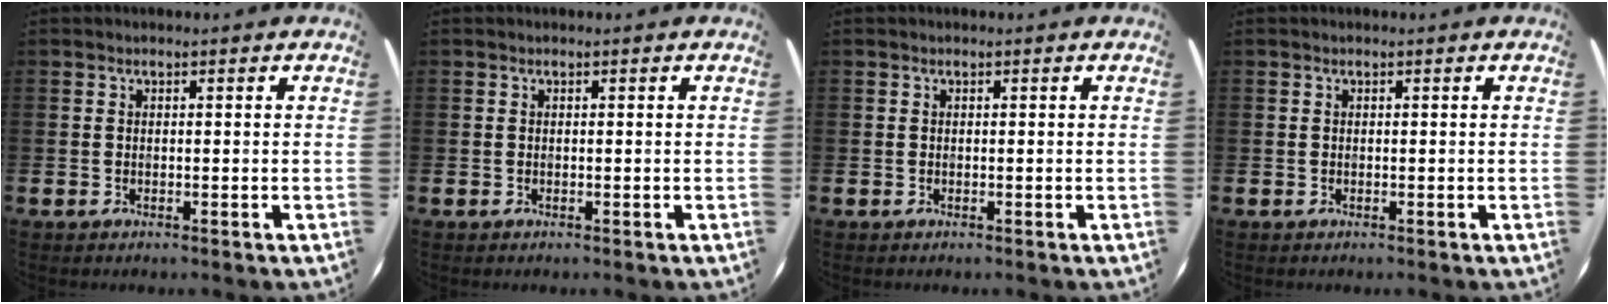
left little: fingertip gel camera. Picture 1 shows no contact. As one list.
[{"total": 0.0}, {"total": 0.0}, {"total": 0.0}]